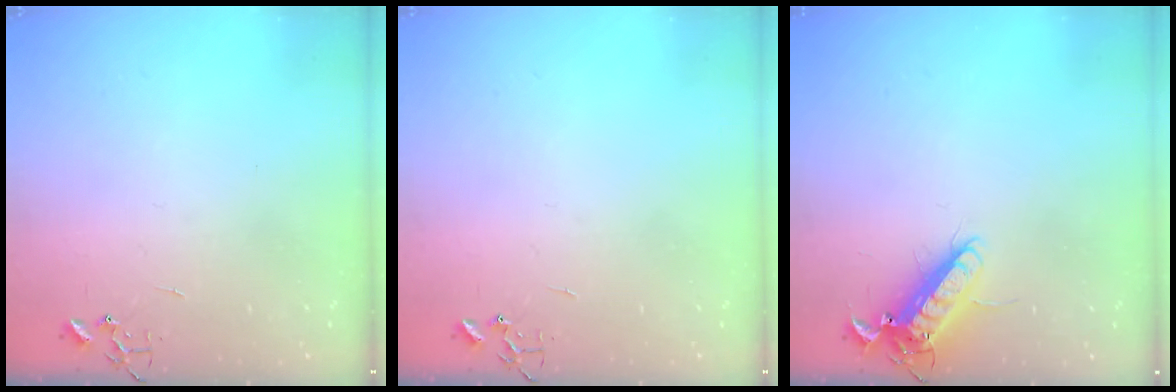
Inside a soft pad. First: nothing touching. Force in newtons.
{"total": 0.0}
{"total": 13.3, "press": 13.0, "slide": 2.5}